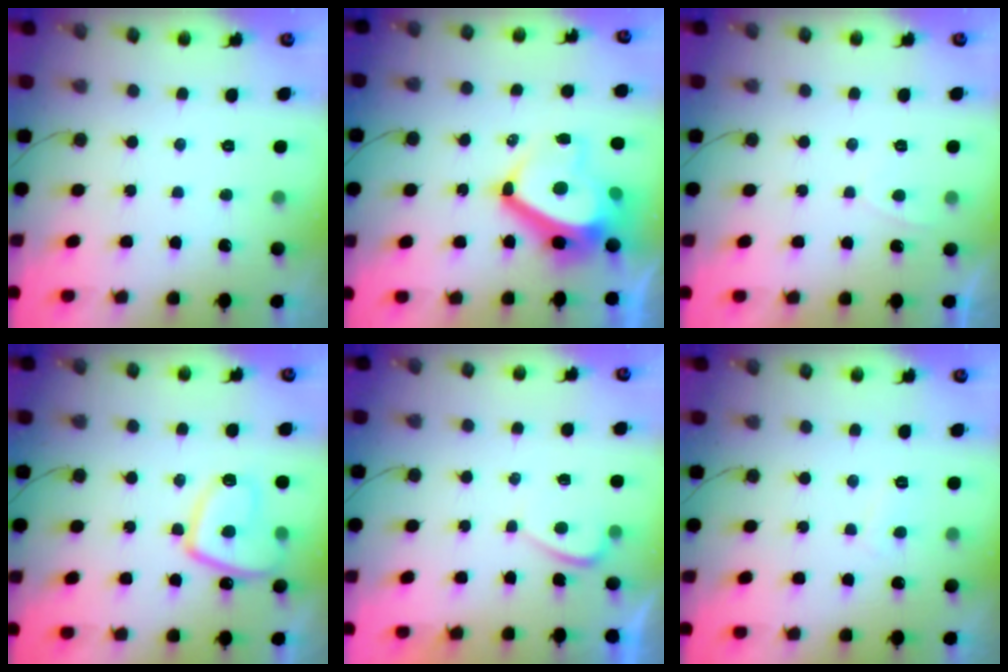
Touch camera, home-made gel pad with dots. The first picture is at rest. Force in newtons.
{"total": 11.7, "press": 11.3, "slide": 3.0}
{"total": 0.7, "press": 0.4, "slide": 0.5}
{"total": 11.5, "press": 11.4, "slide": 1.3}
{"total": 0.8, "press": 0.6, "slide": 0.5}
{"total": 1.1, "press": 1.0, "slide": 0.4}